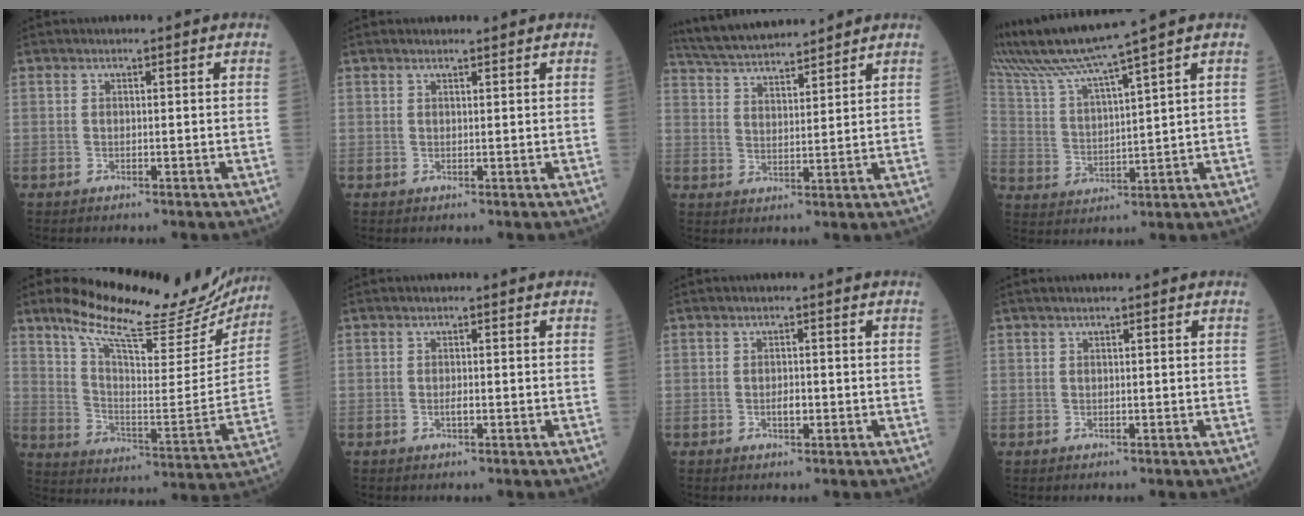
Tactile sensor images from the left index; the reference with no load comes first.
{"total": 0.9, "force": [0.8, 0.0, 0.2], "torque": [-0.007, 0.005, 0.016]}
{"total": 12.3, "force": [11.4, 1.4, 4.4], "torque": [-0.090, 0.023, 0.197]}
{"total": 11.3, "force": [9.4, -2.7, 5.7], "torque": [-0.114, 0.003, 0.182]}
{"total": 23.2, "force": [20.1, 5.1, 10.4], "torque": [-0.163, -0.030, 0.281]}
{"total": 0.8, "force": [-0.4, 0.1, 0.7], "torque": [-0.015, -0.003, -0.007]}
{"total": 1.5, "force": [-0.6, 0.6, 1.3], "torque": [-0.023, -0.002, -0.010]}
{"total": 0.7, "force": [0.5, -0.1, 0.5], "torque": [-0.010, 0.007, 0.012]}